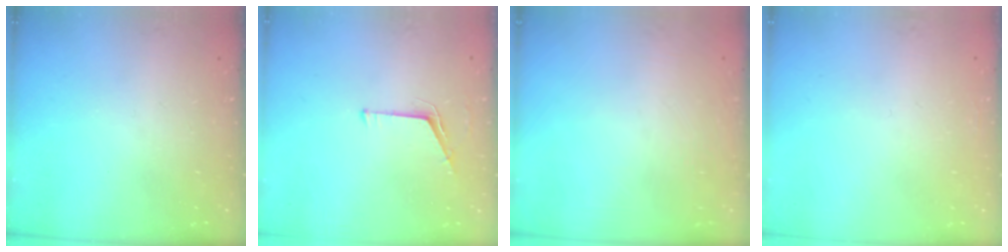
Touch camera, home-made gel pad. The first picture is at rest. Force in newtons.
{"total": 4.6, "press": 4.5, "slide": 0.3}
{"total": 1.6, "press": 1.6, "slide": 0.1}
{"total": 0.9, "press": 0.9, "slide": 0.1}